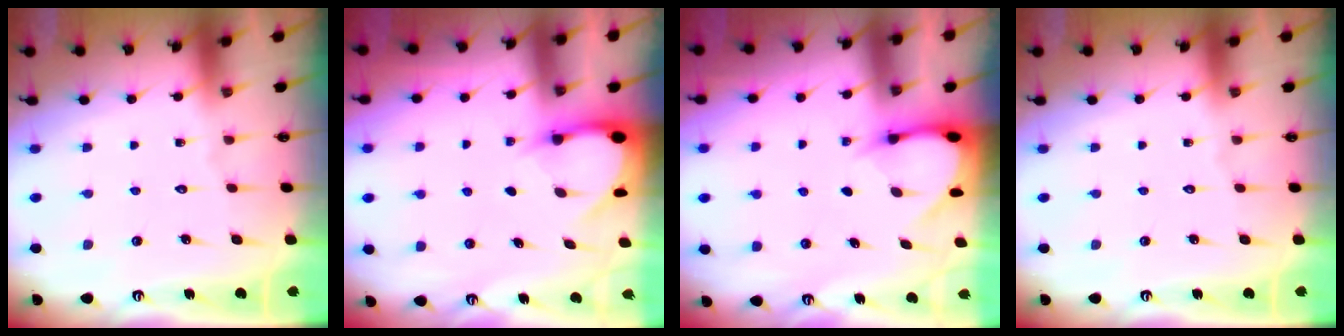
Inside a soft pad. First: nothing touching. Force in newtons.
{"total": 3.3, "press": 3.3, "slide": 0.2}
{"total": 3.7, "press": 3.6, "slide": 0.2}
{"total": 0.0}